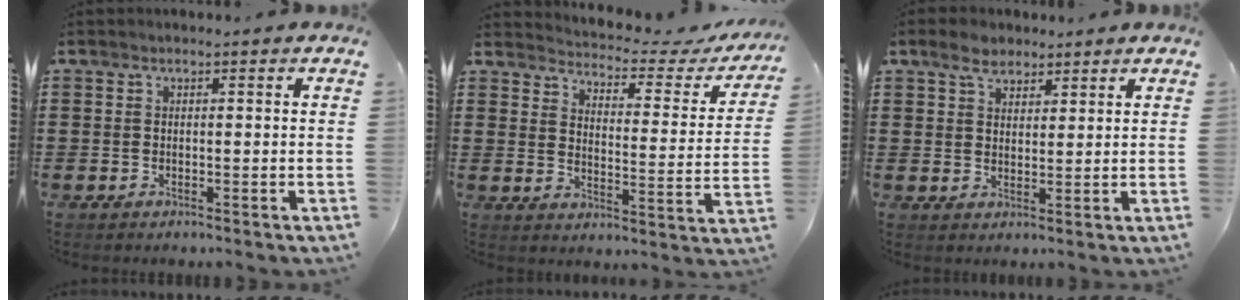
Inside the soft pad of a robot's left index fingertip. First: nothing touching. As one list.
[{"total": 2.9, "force": [2.8, 0.4, 0.8], "torque": [-0.030, -0.028, 0.037]}, {"total": 4.0, "force": [2.9, 2.3, 1.6], "torque": [-0.034, 0.008, 0.052]}]